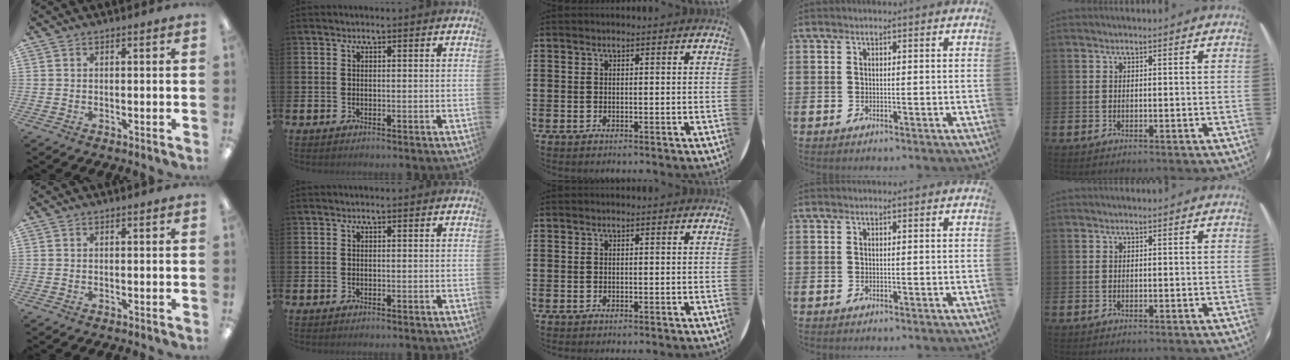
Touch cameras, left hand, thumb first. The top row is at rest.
{}